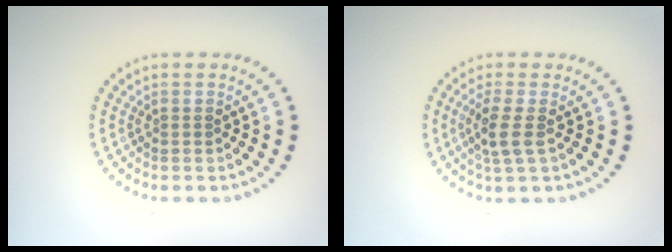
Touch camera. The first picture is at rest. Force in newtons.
{"total": 2.4, "press": 2.0, "slide": 1.2}